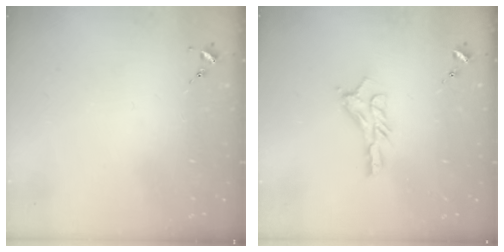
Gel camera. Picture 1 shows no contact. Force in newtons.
{"total": 9.5, "press": 9.5, "slide": 0.4}